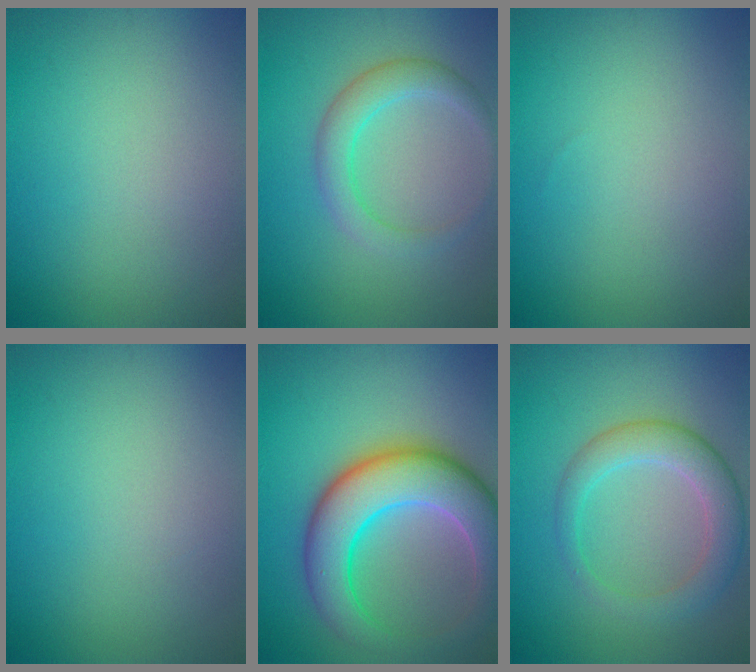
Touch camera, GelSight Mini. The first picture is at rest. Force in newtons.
{"total": 3.1, "press": 3.1, "slide": 0.1}
{"total": 0.0}
{"total": 0.0}
{"total": 9.5, "press": 9.4, "slide": 0.3}
{"total": 4.2, "press": 4.2, "slide": 0.2}